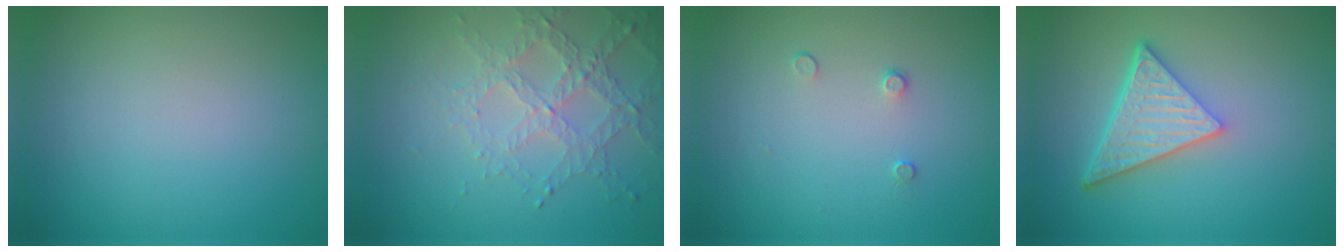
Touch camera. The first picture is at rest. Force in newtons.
{"total": 3.2, "press": 3.0, "slide": 1.3}
{"total": 0.8, "press": 0.4, "slide": 0.6}
{"total": 5.4, "press": 3.8, "slide": 3.8}